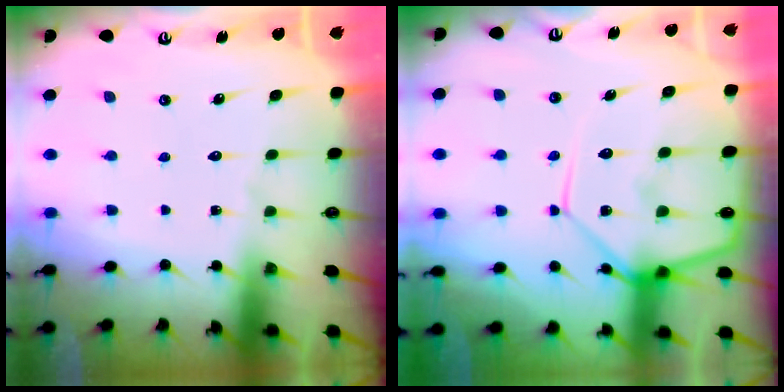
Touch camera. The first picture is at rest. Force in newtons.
{"total": 13.4, "press": 13.3, "slide": 1.2}